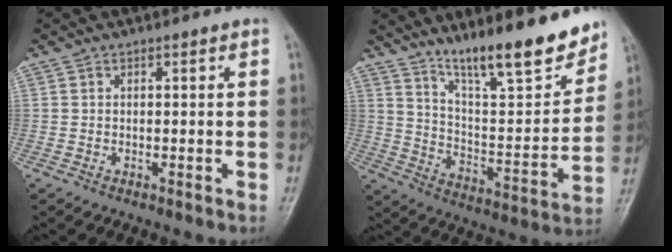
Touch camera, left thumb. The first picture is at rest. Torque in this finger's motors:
{"motor_torque": [0.56, 0.25, 1.39, -1.37, 0.14]}